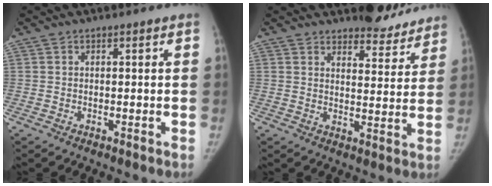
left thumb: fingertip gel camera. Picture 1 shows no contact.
{"total": 8.4, "force": [7.8, 2.9, 1.0], "torque": [0.022, -0.067, 0.096]}